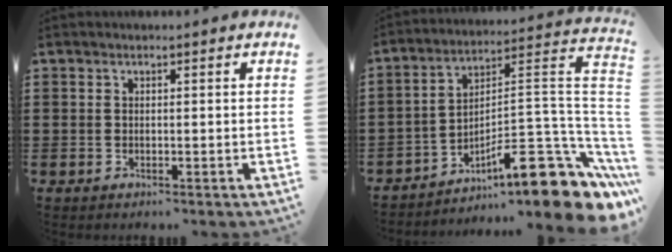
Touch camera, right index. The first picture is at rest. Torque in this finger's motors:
{"motor_torque": [0.03, 0.10, 0.61, 0.05]}